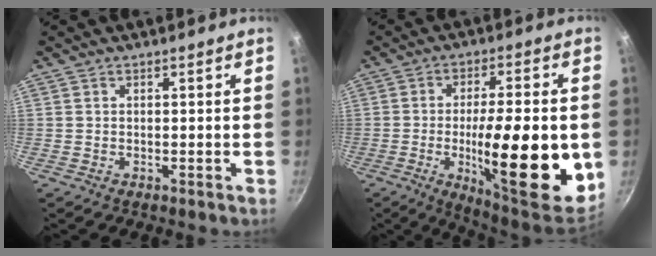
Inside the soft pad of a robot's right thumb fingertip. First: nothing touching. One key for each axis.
{"total": 23.7, "fx": -3.7, "fy": 6.8, "fz": 22.4, "tx": -0.315, "ty": -0.005, "tz": -0.054}